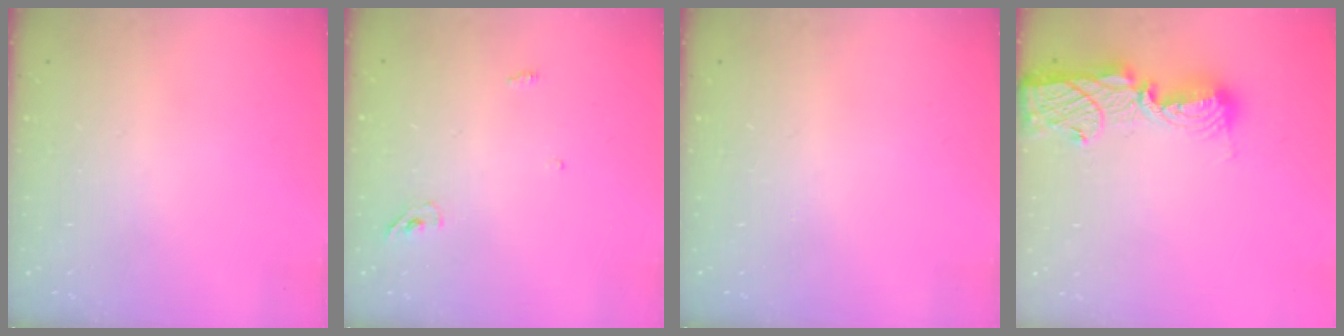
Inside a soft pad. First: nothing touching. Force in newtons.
{"total": 3.7, "press": 3.6, "slide": 1.0}
{"total": 0.0}
{"total": 13.6, "press": 13.5, "slide": 1.0}